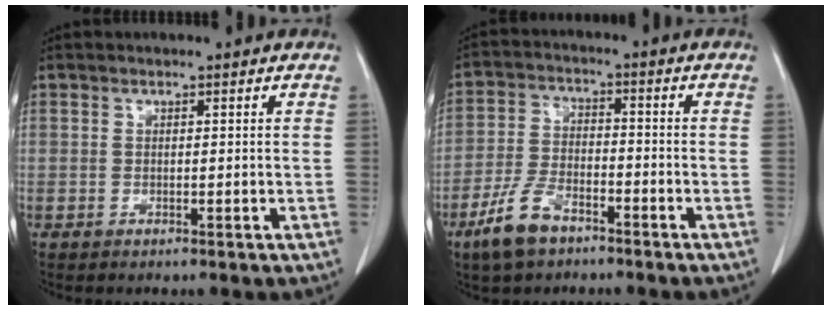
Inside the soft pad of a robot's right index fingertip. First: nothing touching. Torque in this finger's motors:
{"motor_torque": [-0.54, -0.56, -0.62, -0.21]}